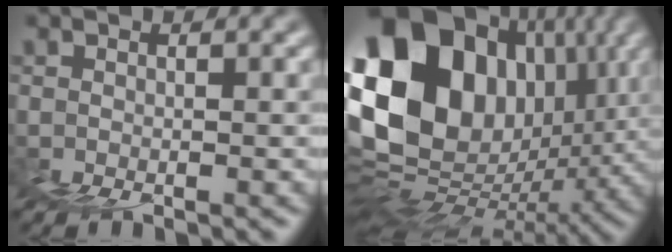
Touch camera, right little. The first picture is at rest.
{"total": 18.9, "force": [7.2, 13.3, 11.3], "torque": [-0.207, 0.028, 0.156]}